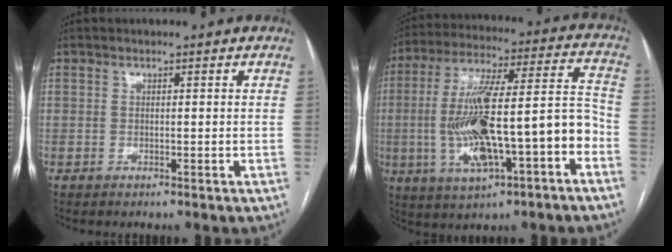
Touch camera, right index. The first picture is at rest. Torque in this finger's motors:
{"motor_torque": [1.28, -0.11, 1.05, 0.21]}